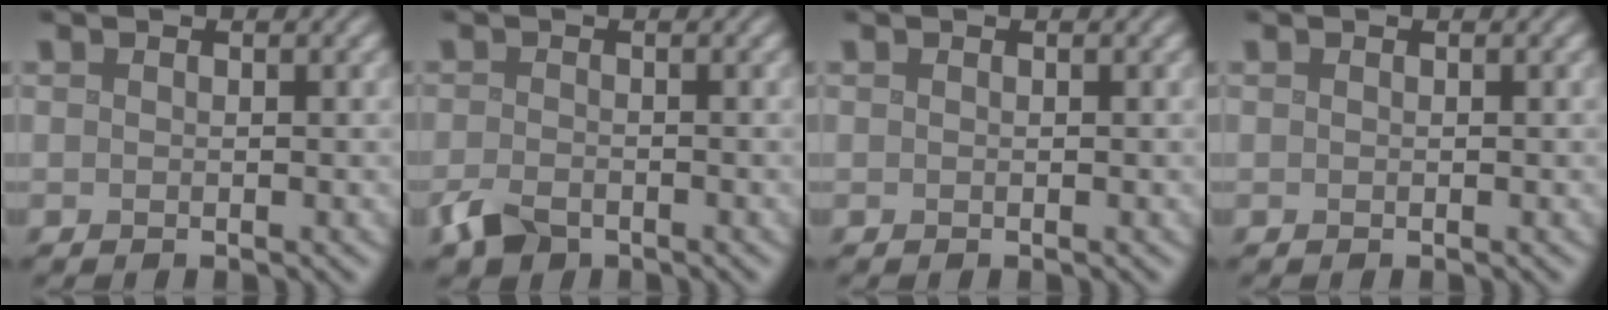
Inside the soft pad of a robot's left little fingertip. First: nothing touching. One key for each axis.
{"total": 2.5, "fx": -1.8, "fy": 1.3, "fz": 1.2, "tx": -0.025, "ty": -0.003, "tz": -0.041}
{"total": 0.0}
{"total": 0.0}